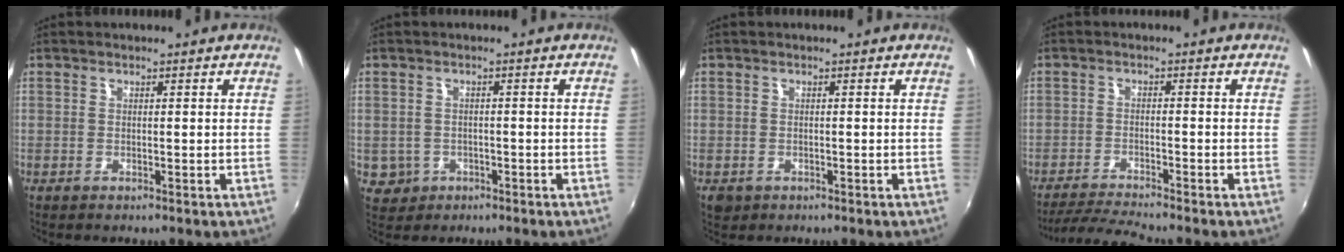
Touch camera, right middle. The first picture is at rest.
{"total": 4.3, "force": [-1.2, 4.0, 1.2], "torque": [-0.038, 0.000, -0.009]}
{"total": 2.2, "force": [-0.9, 1.8, 0.9], "torque": [-0.021, -0.005, -0.012]}
{"total": 6.4, "force": [-6.0, -1.0, 2.0], "torque": [-0.062, -0.013, -0.112]}